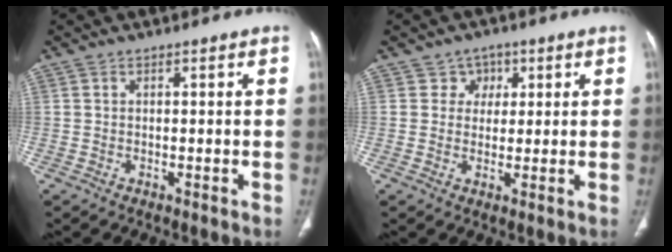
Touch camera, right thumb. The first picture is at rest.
{"total": 3.7, "force": [1.4, 3.4, 0.3], "torque": [0.025, 0.000, 0.014]}